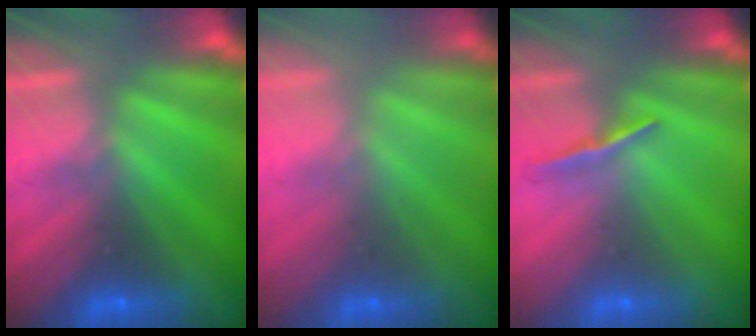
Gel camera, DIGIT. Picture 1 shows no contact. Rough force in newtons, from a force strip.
{"total": 2.5}
{"total": 1.0}